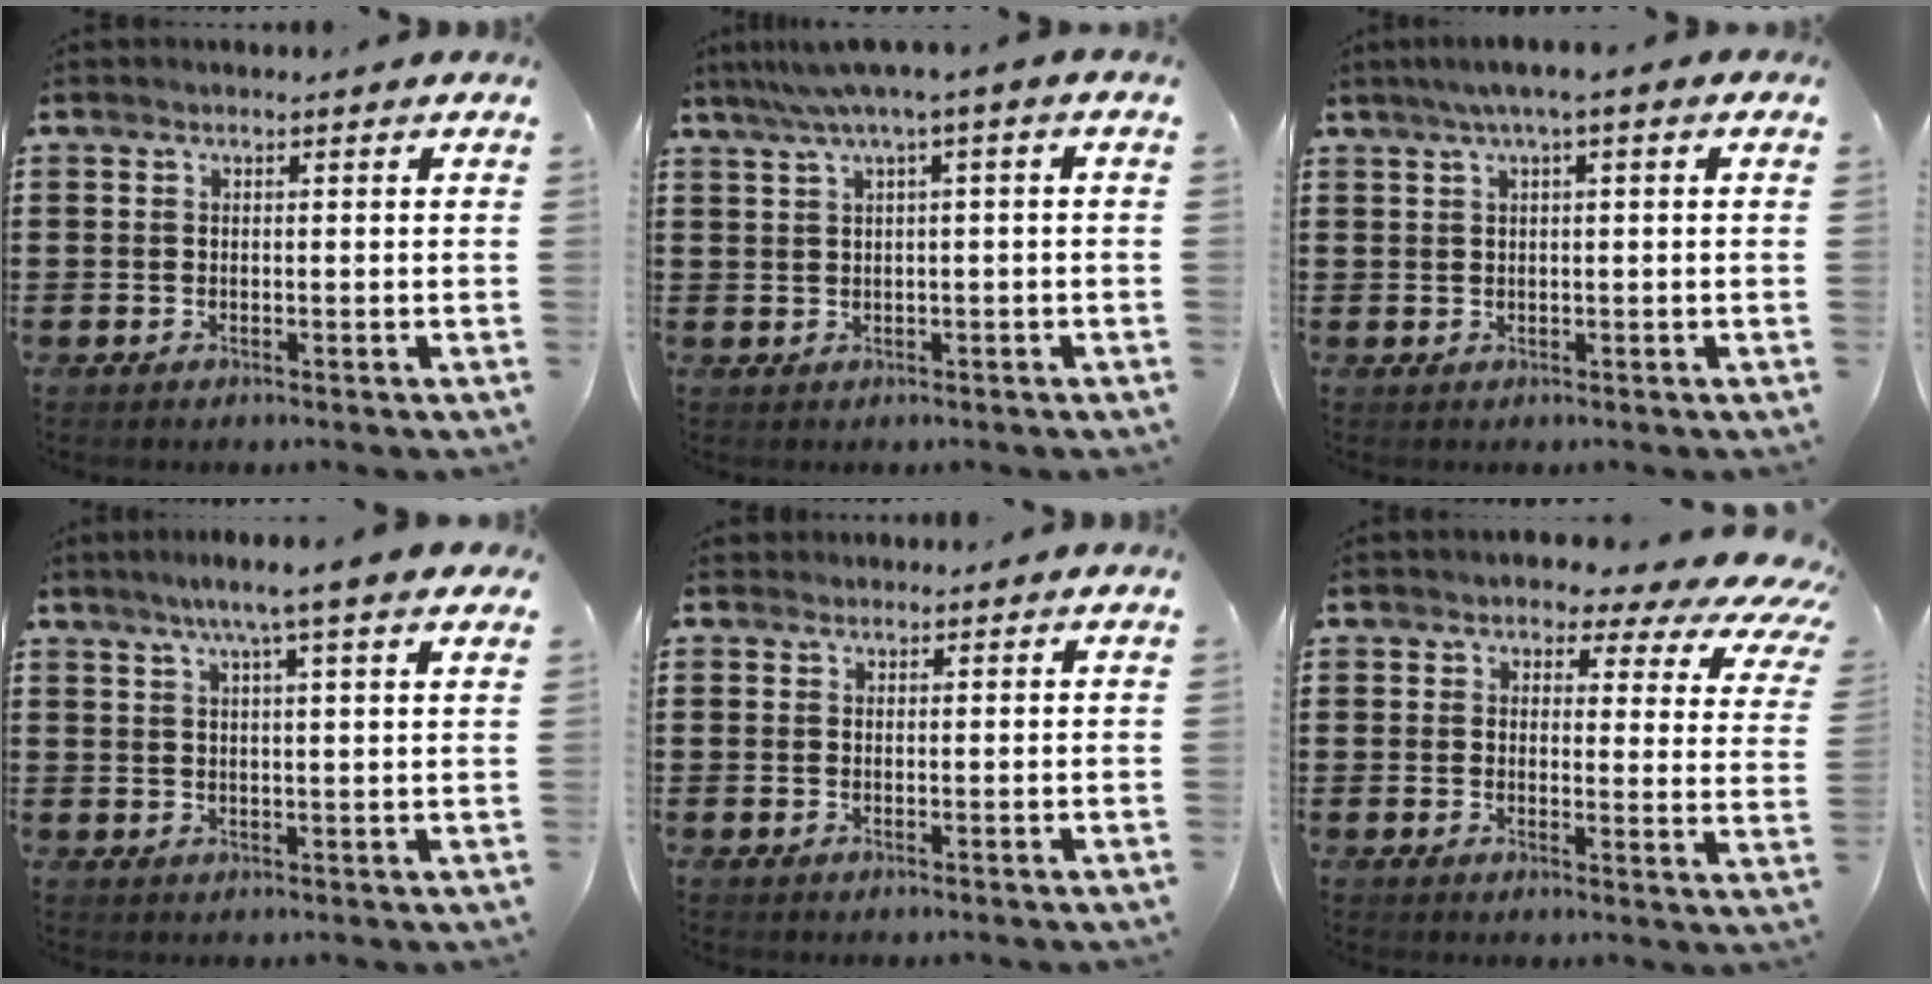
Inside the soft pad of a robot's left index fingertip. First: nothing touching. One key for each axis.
{"total": 3.6, "fx": 0.8, "fy": -0.3, "fz": 3.5, "tx": -0.066, "ty": -0.008, "tz": 0.011}
{"total": 2.3, "fx": 0.4, "fy": 0.1, "fz": 2.2, "tx": -0.041, "ty": 0.000, "tz": 0.006}
{"total": 5.5, "fx": 3.8, "fy": -0.4, "fz": 3.9, "tx": -0.085, "ty": -0.004, "tz": 0.064}
{"total": 1.1, "fx": 0.9, "fy": 0.5, "fz": 0.0, "tx": -0.003, "ty": 0.003, "tz": 0.019}
{"total": 3.4, "fx": 2.7, "fy": 1.3, "fz": 1.6, "tx": -0.043, "ty": -0.019, "tz": 0.039}